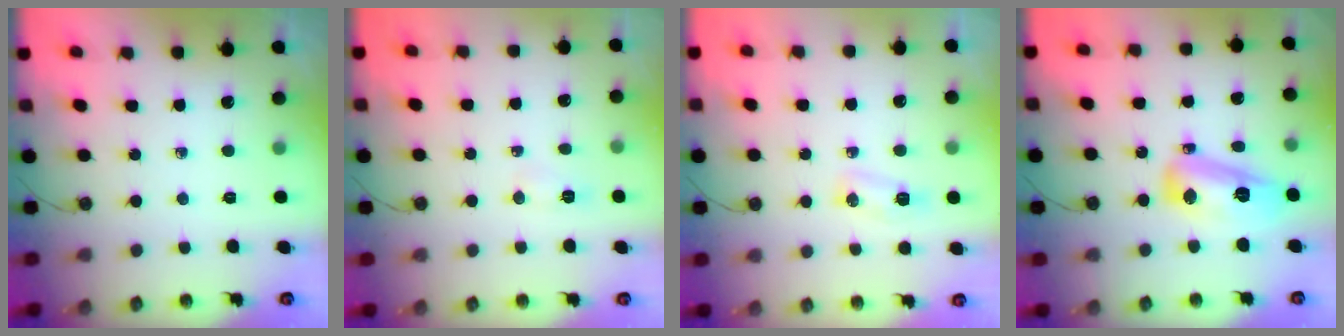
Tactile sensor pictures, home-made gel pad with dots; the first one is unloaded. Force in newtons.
{"total": 5.2, "press": 5.0, "slide": 1.4}
{"total": 4.8, "press": 4.7, "slide": 0.8}
{"total": 13.8, "press": 13.4, "slide": 3.2}